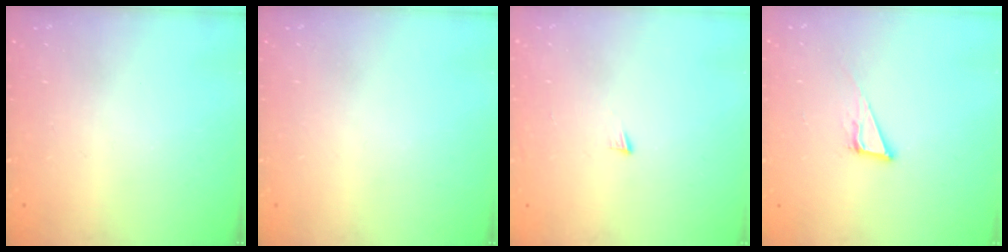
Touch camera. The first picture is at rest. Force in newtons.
{"total": 0.0}
{"total": 5.2, "press": 5.2, "slide": 0.3}
{"total": 6.8, "press": 6.4, "slide": 2.4}